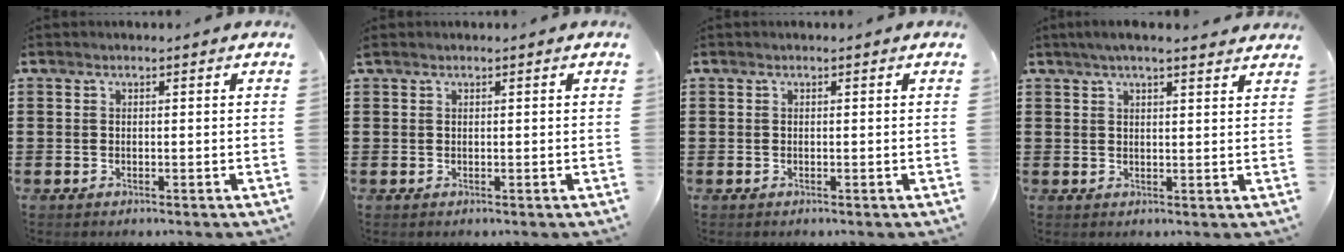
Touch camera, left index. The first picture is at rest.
{"total": 0.0}
{"total": 0.0}
{"total": 3.4, "force": [2.7, 0.5, 1.9], "torque": [-0.042, 0.003, 0.050]}